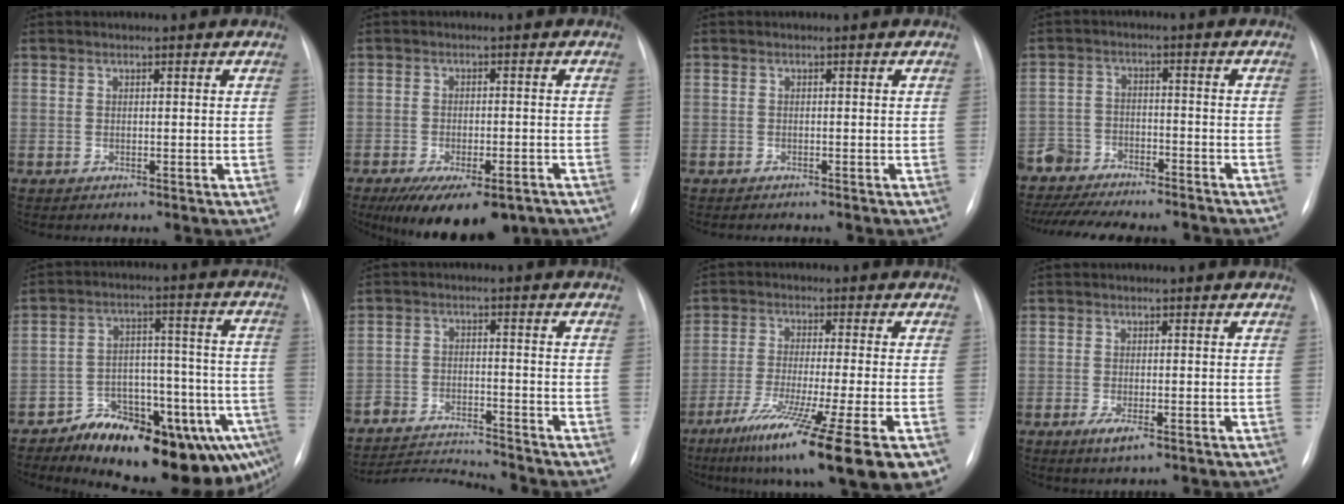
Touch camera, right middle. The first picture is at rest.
{"total": 12.7, "force": [-9.0, 4.6, 7.6], "torque": [-0.109, -0.014, -0.128]}
{"total": 1.1, "force": [-1.1, 0.2, 0.2], "torque": [-0.004, -0.003, -0.014]}
{"total": 17.2, "force": [-15.6, 4.1, 5.9], "torque": [-0.135, 0.000, -0.240]}
{"total": 19.3, "force": [-13.0, 6.9, 12.5], "torque": [-0.096, 0.049, -0.182]}
{"total": 10.1, "force": [-10.0, -0.7, 1.2], "torque": [-0.017, -0.001, -0.176]}
{"total": 18.2, "force": [-10.1, 0.2, 15.1], "torque": [-0.202, -0.051, -0.163]}
{"total": 2.7, "force": [-1.3, 0.7, 2.2], "torque": [-0.044, -0.005, -0.021]}